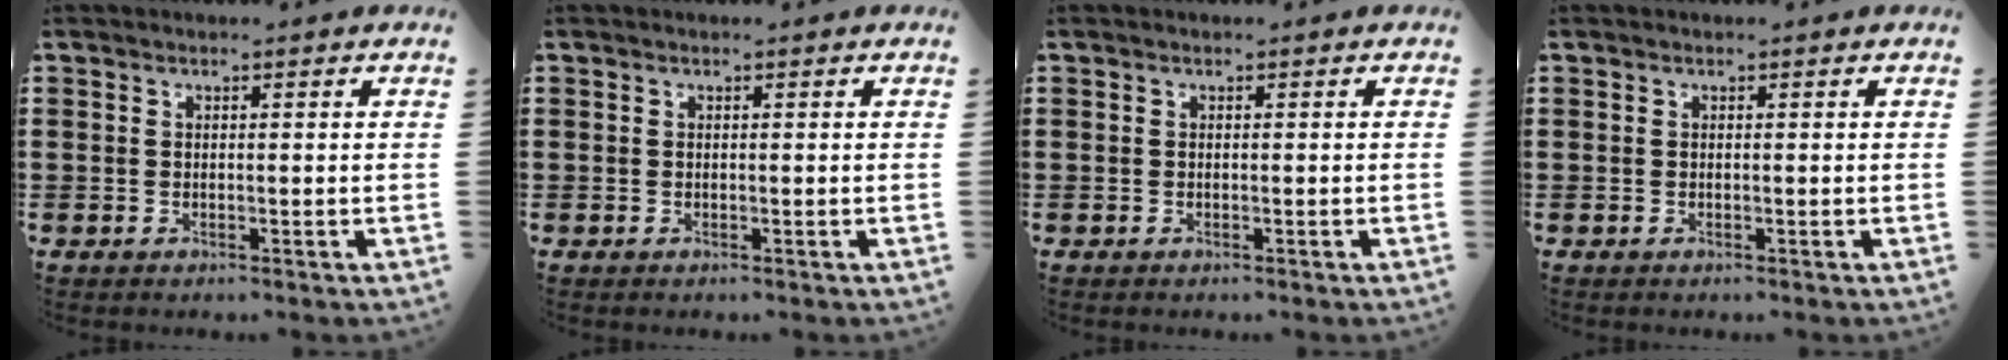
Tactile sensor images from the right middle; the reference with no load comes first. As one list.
[{"total": 0.0}, {"total": 0.0}, {"total": 0.0}]